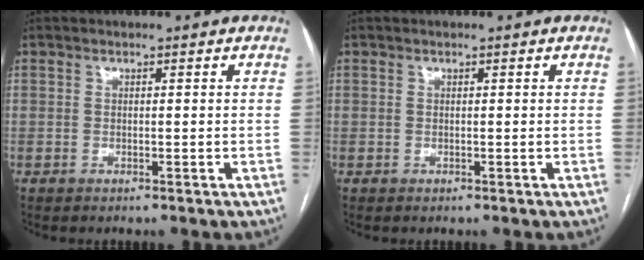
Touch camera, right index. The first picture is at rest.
{"total": 0.0}